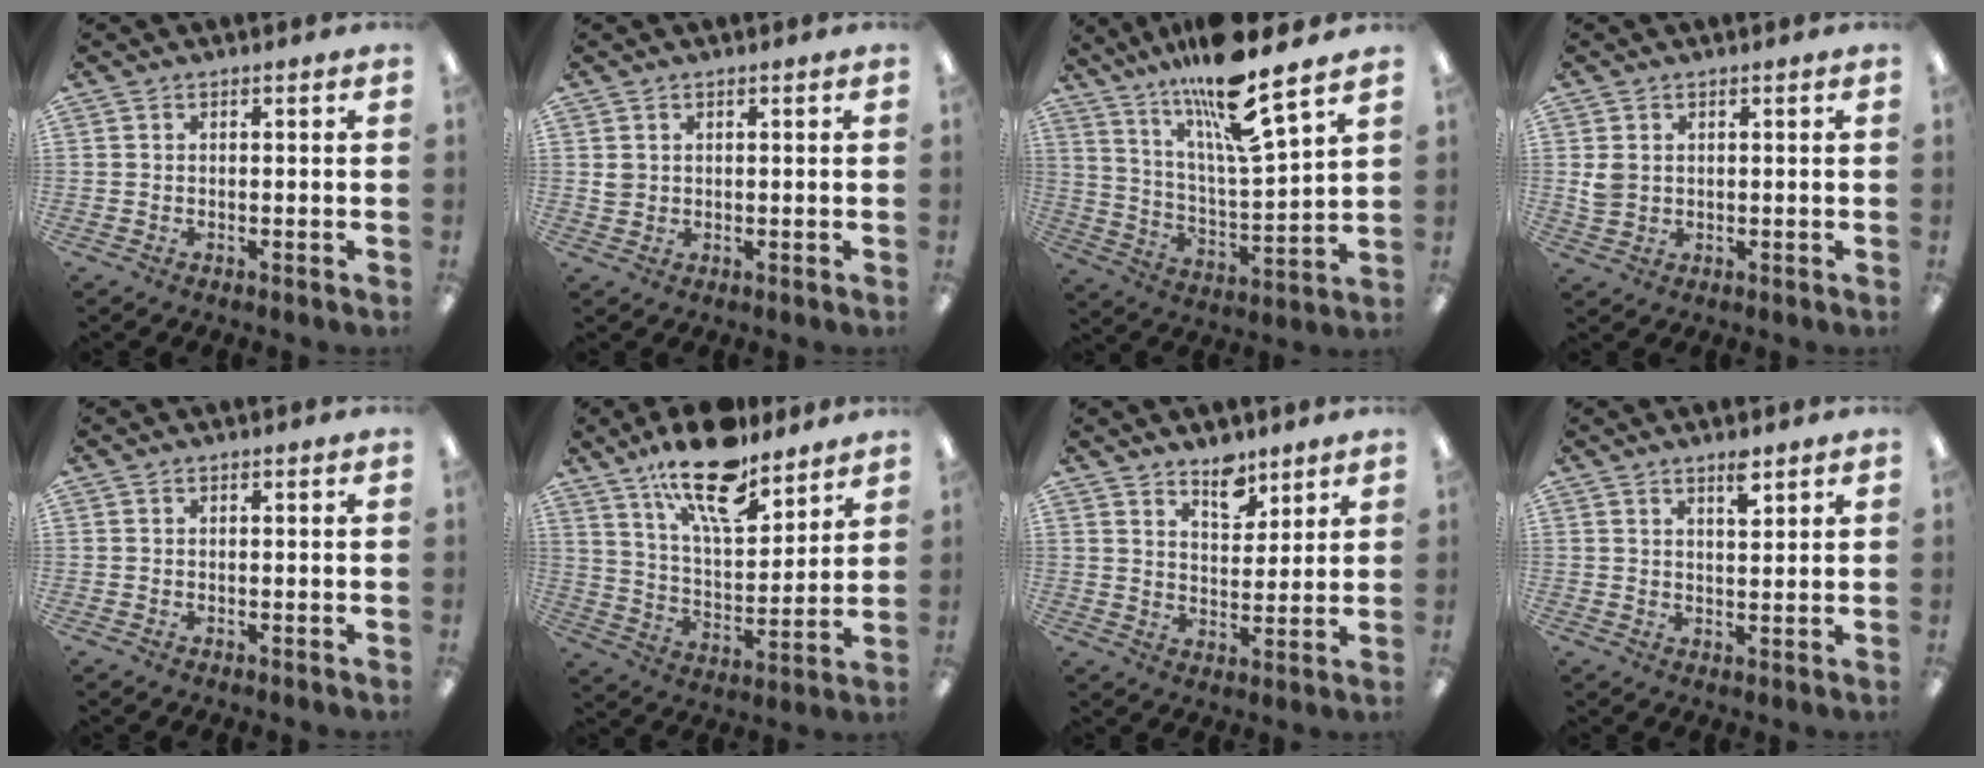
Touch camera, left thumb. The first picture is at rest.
{"total": 1.9, "force": [0.7, 1.6, 0.6], "torque": [-0.014, 0.003, 0.013]}
{"total": 16.3, "force": [13.4, 1.5, 9.2], "torque": [-0.171, -0.092, 0.221]}
{"total": 3.3, "force": [1.0, 2.7, 1.7], "torque": [-0.027, 0.001, 0.018]}
{"total": 0.0}
{"total": 18.6, "force": [13.4, 7.0, 10.9], "torque": [-0.178, -0.075, 0.227]}
{"total": 7.0, "force": [5.8, 3.3, 2.4], "torque": [-0.016, -0.042, 0.100]}
{"total": 4.6, "force": [3.3, 1.5, 2.8], "torque": [-0.032, -0.017, 0.051]}